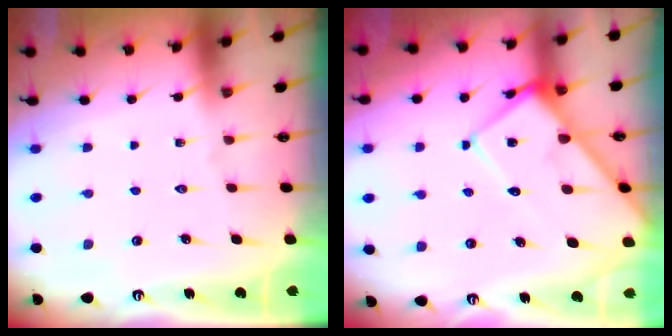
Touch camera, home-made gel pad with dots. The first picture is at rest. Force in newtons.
{"total": 11.1, "press": 11.1, "slide": 1.0}